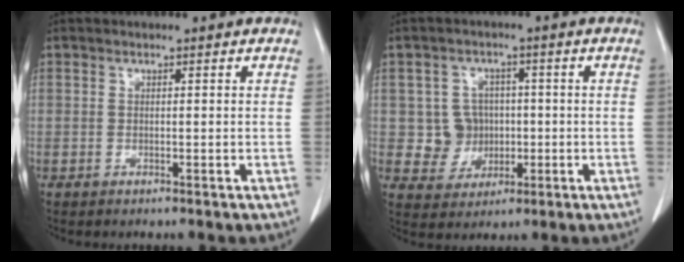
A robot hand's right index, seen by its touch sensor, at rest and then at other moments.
{"total": 5.8, "force": [-0.1, 5.7, 1.2], "torque": [-0.015, 0.015, 0.005]}